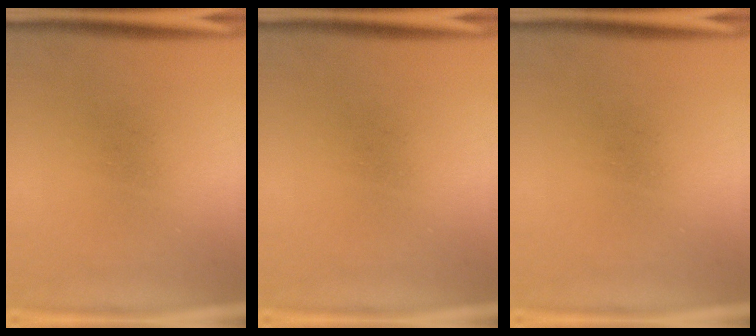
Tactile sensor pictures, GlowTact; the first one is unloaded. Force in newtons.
{"total": 0.0}
{"total": 0.0}